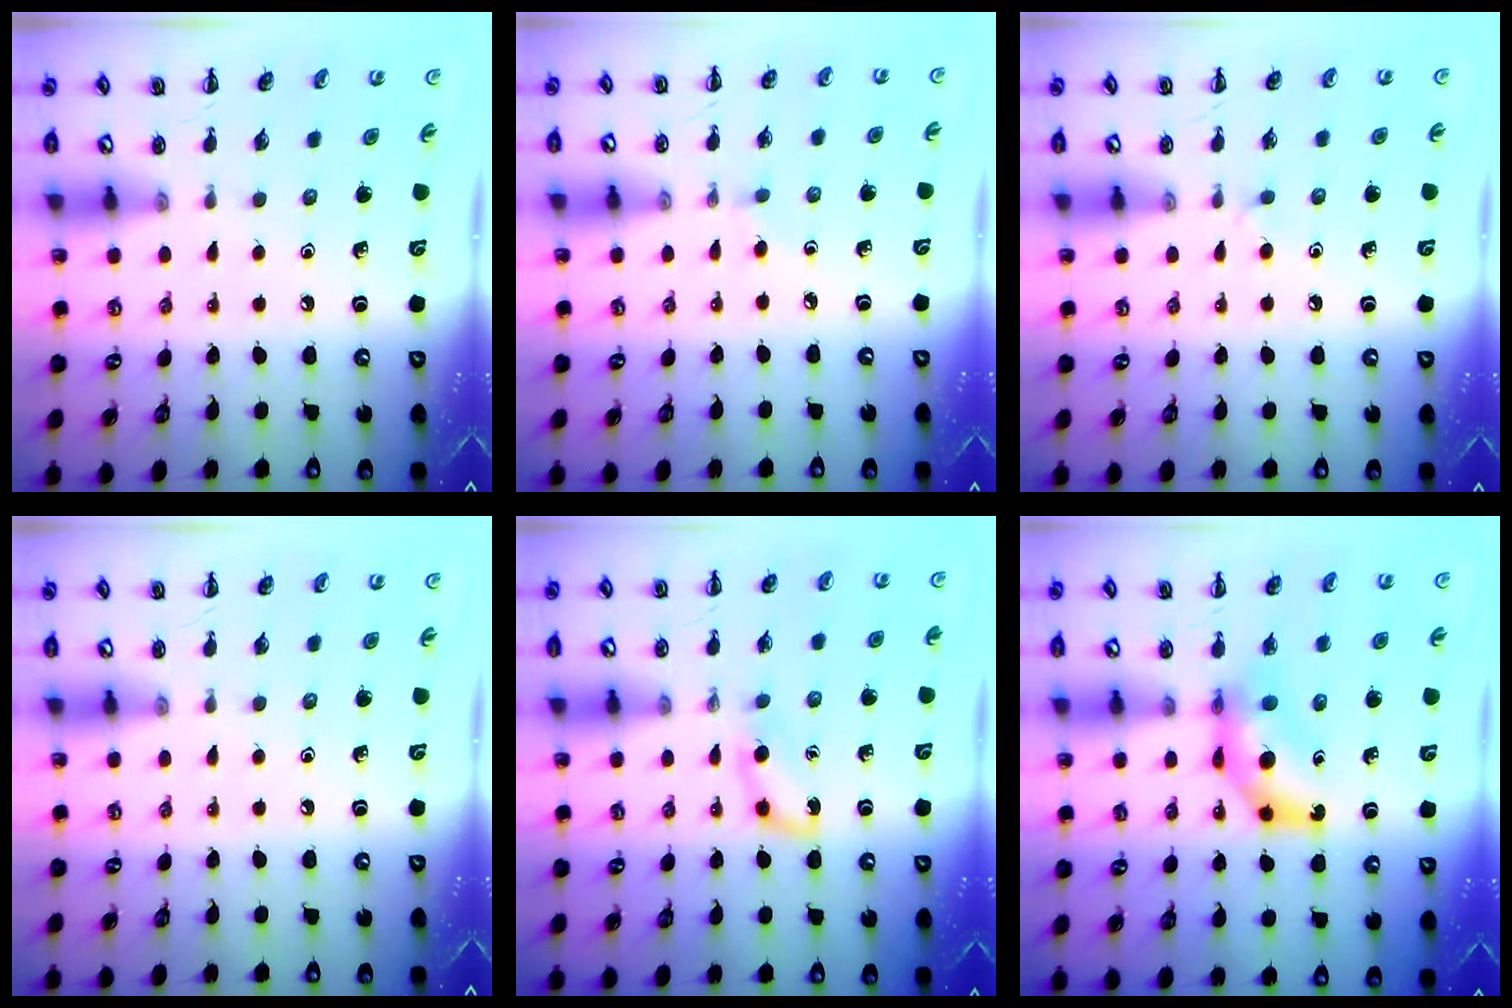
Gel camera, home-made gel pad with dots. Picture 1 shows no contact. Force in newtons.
{"total": 2.0, "press": 1.8, "slide": 0.9}
{"total": 2.4, "press": 2.3, "slide": 0.9}
{"total": 0.0}
{"total": 4.9, "press": 4.6, "slide": 1.6}
{"total": 7.1, "press": 7.0, "slide": 1.0}